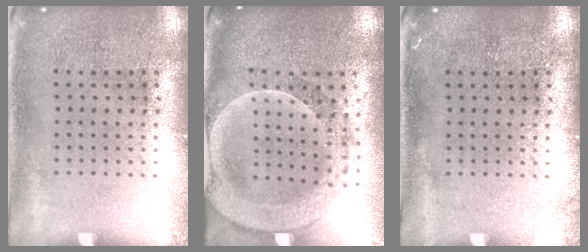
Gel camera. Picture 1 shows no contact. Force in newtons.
{"total": 2.4, "press": 2.2, "slide": 1.1}
{"total": 0.6, "press": 0.5, "slide": 0.1}